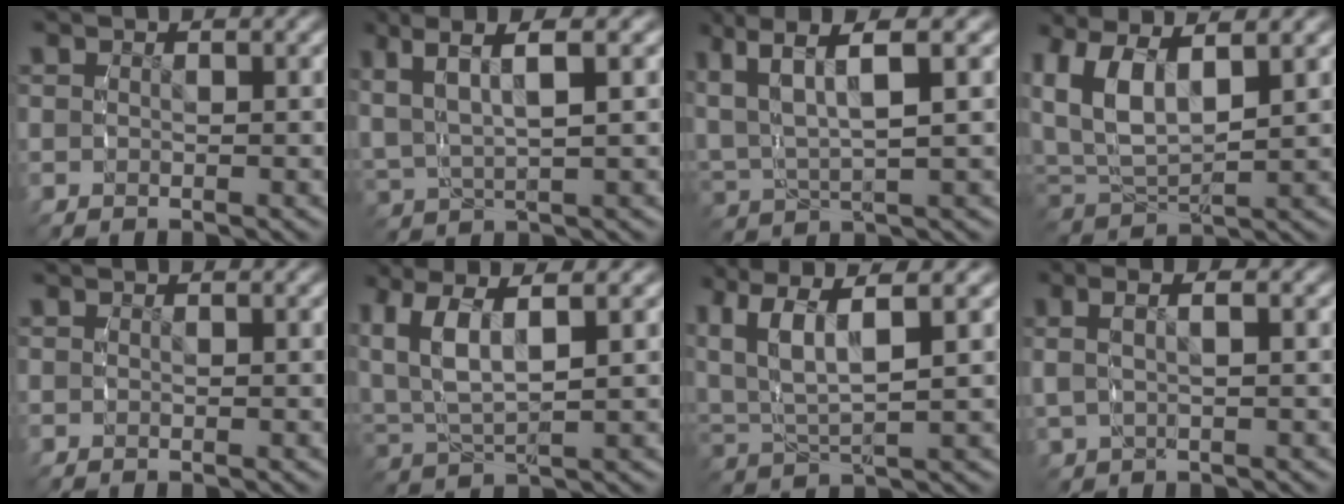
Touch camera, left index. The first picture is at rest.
{"total": 6.2, "force": [2.9, 3.0, 4.6], "torque": [-0.100, 0.011, 0.051]}
{"total": 7.5, "force": [3.2, 4.0, 5.5], "torque": [-0.123, 0.001, 0.056]}
{"total": 7.9, "force": [2.7, 5.4, 5.1], "torque": [-0.148, -0.015, 0.056]}
{"total": 0.0}
{"total": 6.7, "force": [2.1, 4.1, 4.9], "torque": [-0.137, -0.018, 0.047]}
{"total": 7.5, "force": [3.0, 4.5, 5.2], "torque": [-0.133, -0.012, 0.058]}
{"total": 3.2, "force": [1.1, 1.6, 2.5], "torque": [-0.049, 0.008, 0.023]}